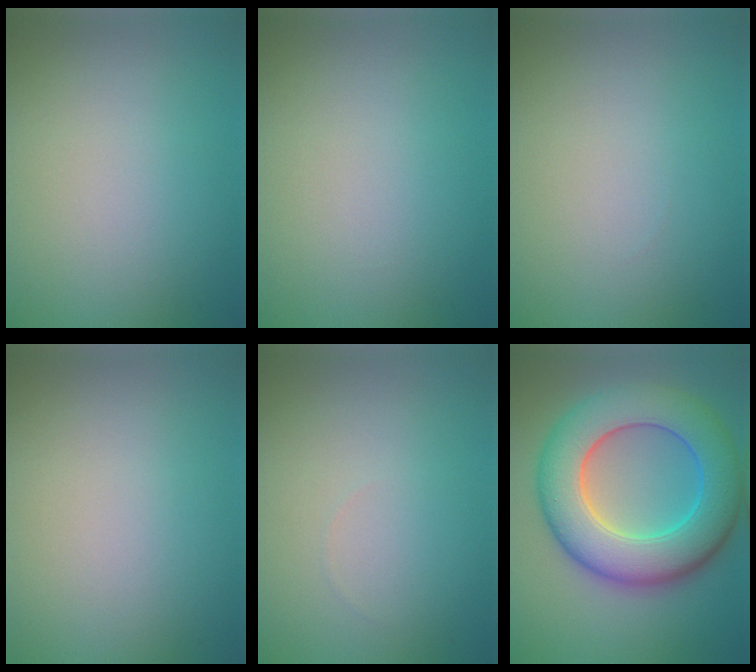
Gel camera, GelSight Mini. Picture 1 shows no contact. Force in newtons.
{"total": 0.0}
{"total": 0.0}
{"total": 0.0}
{"total": 0.0}
{"total": 10.4, "press": 10.4, "slide": 0.1}